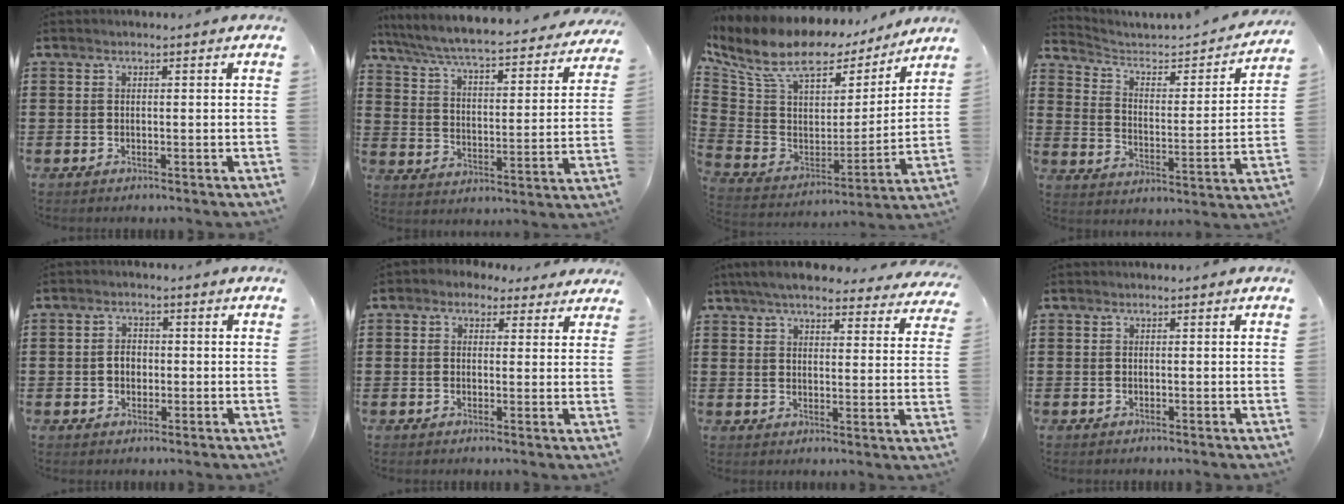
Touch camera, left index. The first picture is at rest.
{"total": 5.9, "force": [5.4, -0.1, 2.2], "torque": [-0.068, -0.045, 0.085]}
{"total": 11.8, "force": [8.5, 5.2, 6.3], "torque": [-0.151, -0.050, 0.147]}
{"total": 3.4, "force": [2.8, 1.5, 1.2], "torque": [-0.046, -0.023, 0.039]}
{"total": 2.5, "force": [-0.2, 1.9, 1.6], "torque": [-0.034, 0.007, -0.007]}
{"total": 2.3, "force": [1.6, 1.6, 0.5], "torque": [-0.011, 0.004, 0.027]}
{"total": 6.0, "force": [5.5, 0.7, 2.3], "torque": [-0.064, -0.018, 0.100]}
{"total": 0.0}